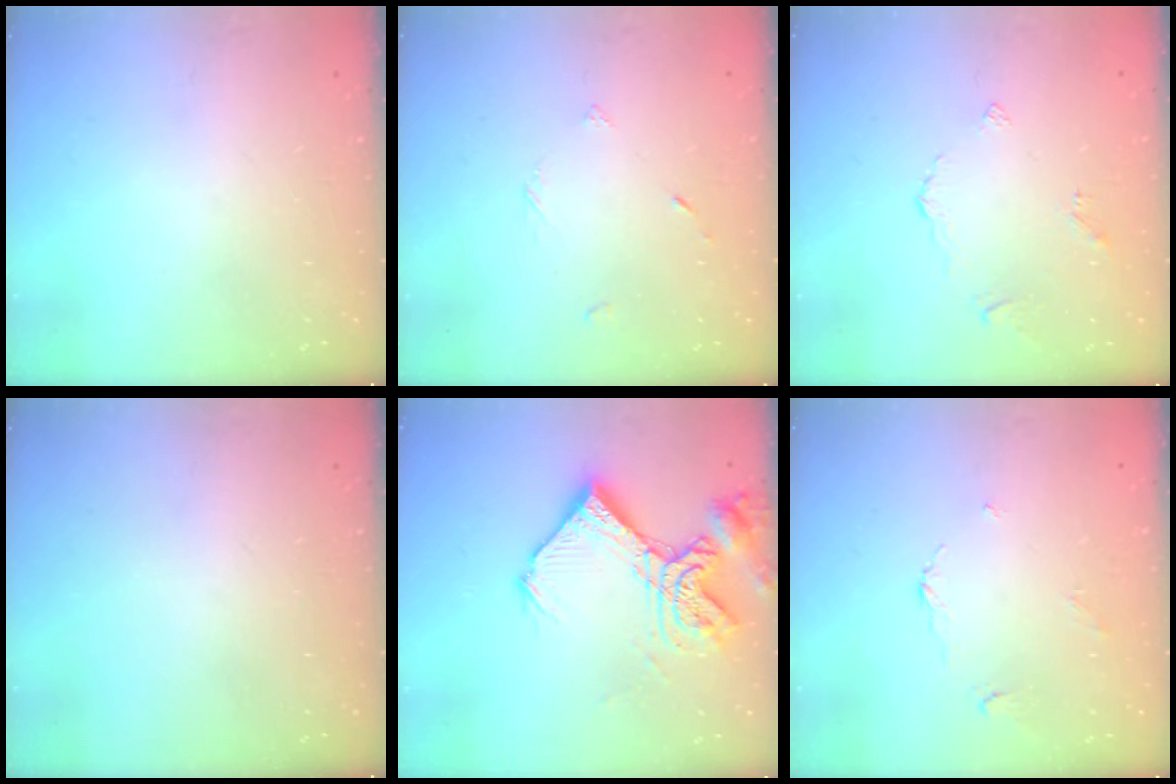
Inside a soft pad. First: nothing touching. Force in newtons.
{"total": 2.0, "press": 2.0, "slide": 0.2}
{"total": 2.6, "press": 2.6, "slide": 0.5}
{"total": 0.0}
{"total": 17.3, "press": 17.2, "slide": 2.0}
{"total": 2.6, "press": 2.5, "slide": 0.4}